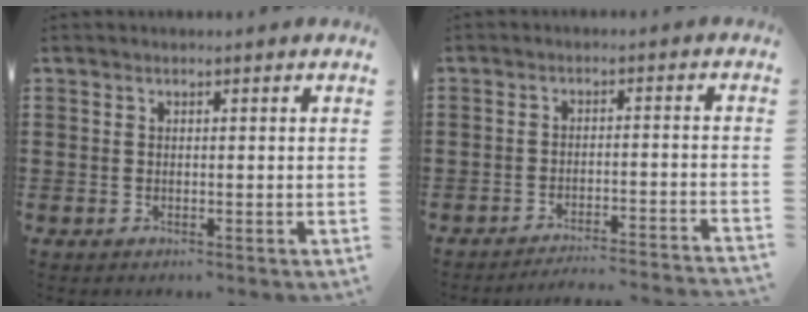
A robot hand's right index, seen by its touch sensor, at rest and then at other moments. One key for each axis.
{"total": 3.3, "fx": -3.2, "fy": -0.4, "fz": 0.8, "tx": -0.017, "ty": -0.005, "tz": -0.068}